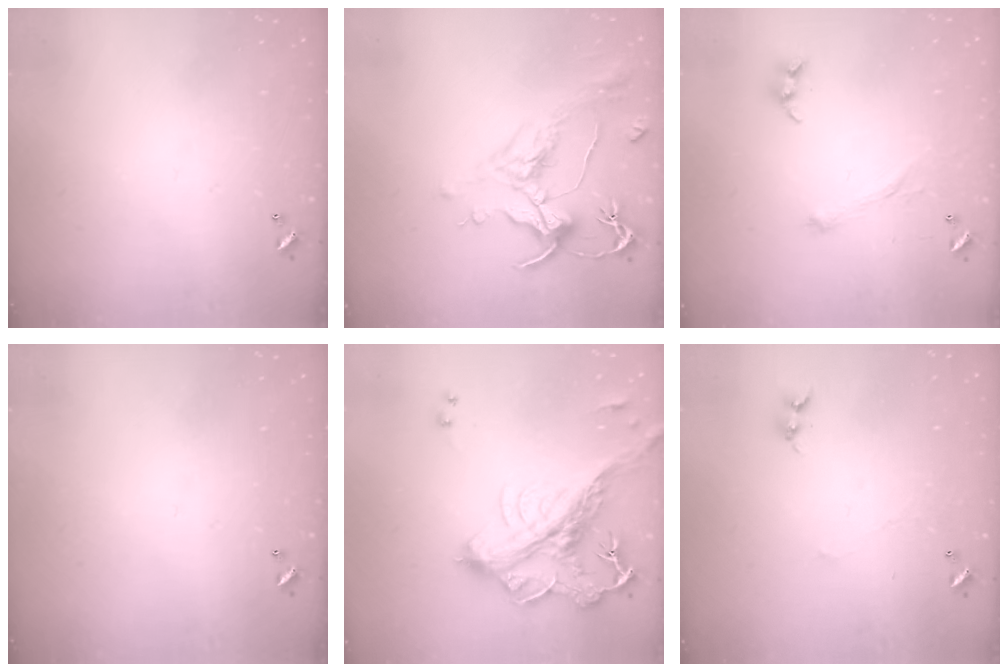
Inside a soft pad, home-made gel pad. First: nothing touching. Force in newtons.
{"total": 1.7, "press": 0.9, "slide": 1.4}
{"total": 2.3, "press": 2.2, "slide": 0.5}
{"total": 0.0}
{"total": 8.5, "press": 8.3, "slide": 2.1}
{"total": 1.1, "press": 1.0, "slide": 0.5}